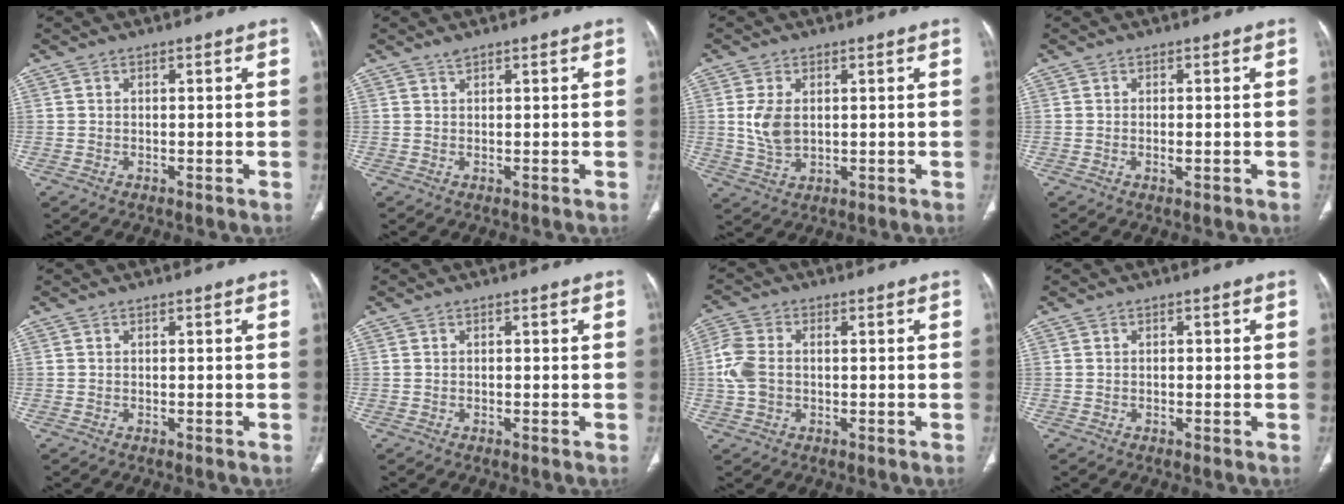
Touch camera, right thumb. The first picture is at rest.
{"total": 0.7, "force": [0.6, 0.1, 0.3], "torque": [-0.002, -0.002, 0.012]}
{"total": 5.9, "force": [0.9, 3.7, 4.6], "torque": [-0.094, -0.006, 0.025]}
{"total": 1.2, "force": [-0.3, 0.4, 1.1], "torque": [-0.018, -0.003, -0.006]}
{"total": 0.0}
{"total": 0.0}
{"total": 6.5, "force": [-0.2, 4.5, 4.6], "torque": [-0.121, 0.013, -0.006]}
{"total": 0.8, "force": [0.0, 0.5, 0.6], "torque": [-0.003, 0.001, -0.002]}